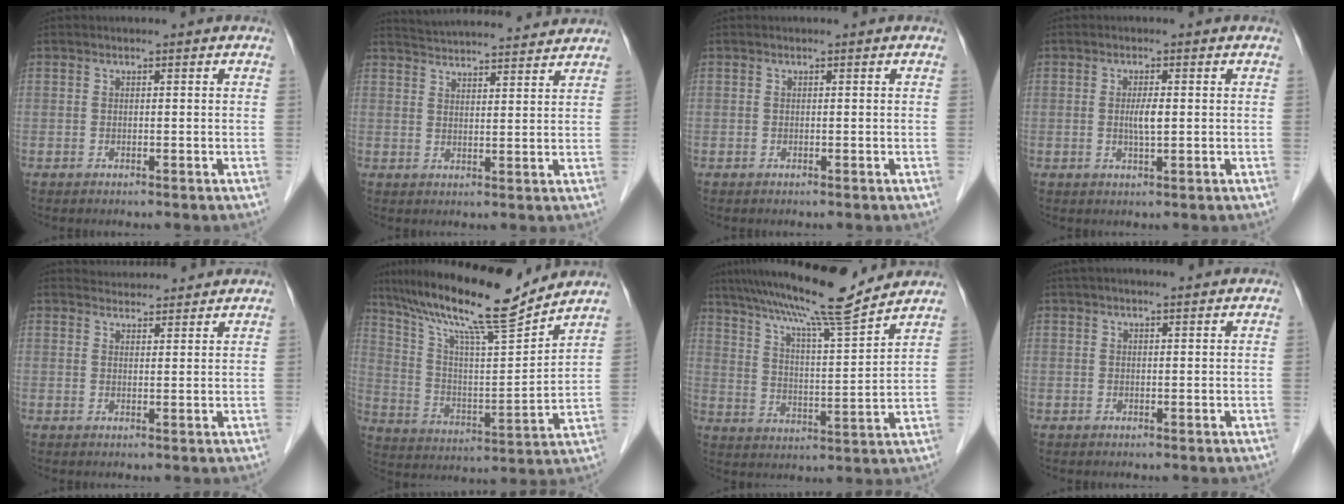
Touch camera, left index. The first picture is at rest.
{"total": 14.3, "force": [13.7, 1.7, 3.9], "torque": [-0.065, 0.027, 0.193]}
{"total": 0.0}
{"total": 2.5, "force": [0.0, 0.3, 2.5], "torque": [-0.049, -0.004, 0.000]}
{"total": 5.0, "force": [4.9, 0.9, 0.3], "torque": [-0.008, 0.021, 0.068]}
{"total": 18.2, "force": [15.7, 0.2, 9.3], "torque": [-0.168, -0.003, 0.264]}
{"total": 15.3, "force": [13.3, -0.5, 7.6], "torque": [-0.133, 0.007, 0.211]}
{"total": 4.1, "force": [3.4, 0.5, 2.3], "torque": [-0.034, 0.030, 0.052]}